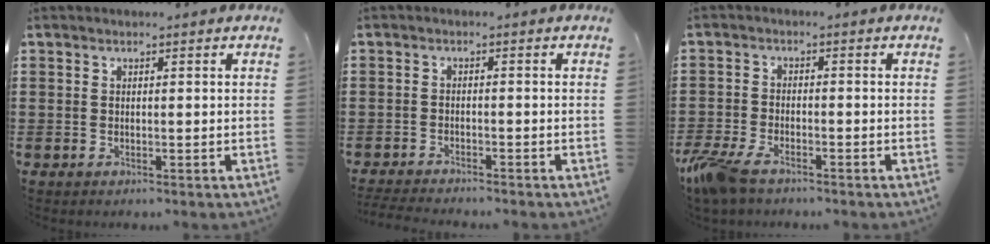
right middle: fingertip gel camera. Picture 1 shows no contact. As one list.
[{"total": 2.4, "force": [-2.4, 0.0, 0.3], "torque": [-0.014, -0.003, -0.051]}, {"total": 5.4, "force": [-4.1, 1.7, 3.0], "torque": [-0.091, -0.013, -0.087]}]